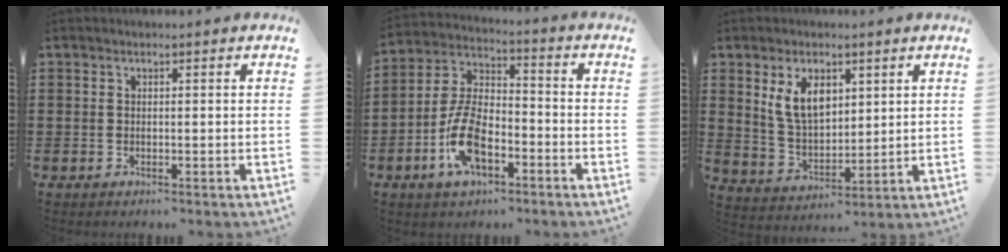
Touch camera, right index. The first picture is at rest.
{"total": 10.1, "force": [-4.0, 5.0, 7.8], "torque": [-0.182, 0.003, -0.079]}
{"total": 7.1, "force": [3.2, 3.9, 5.0], "torque": [-0.118, 0.007, 0.059]}